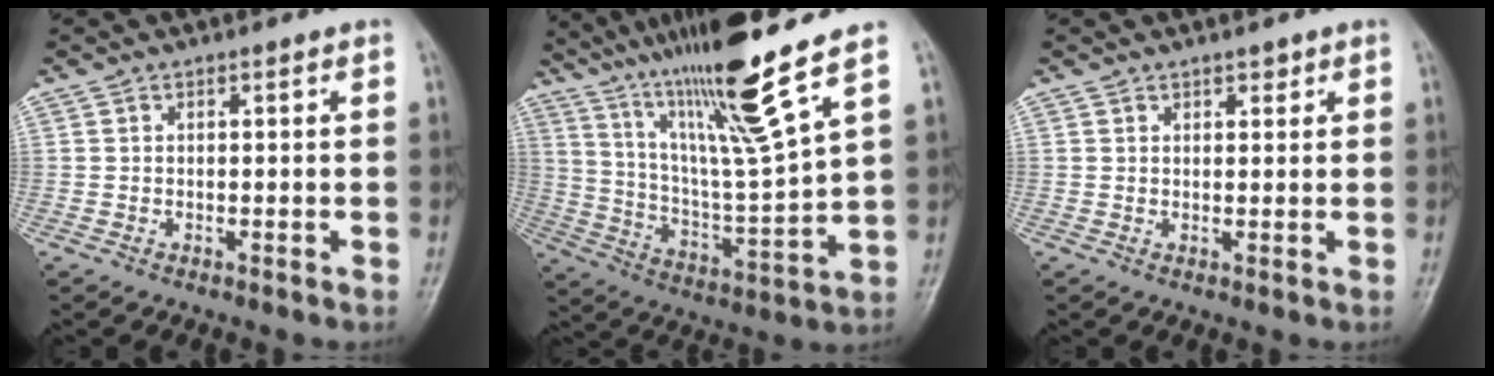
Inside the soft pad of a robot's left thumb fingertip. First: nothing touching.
{"total": 19.1, "force": [13.1, -0.1, 13.9], "torque": [-0.227, -0.068, 0.236]}
{"total": 1.5, "force": [1.0, 0.9, 0.6], "torque": [0.005, -0.005, 0.012]}